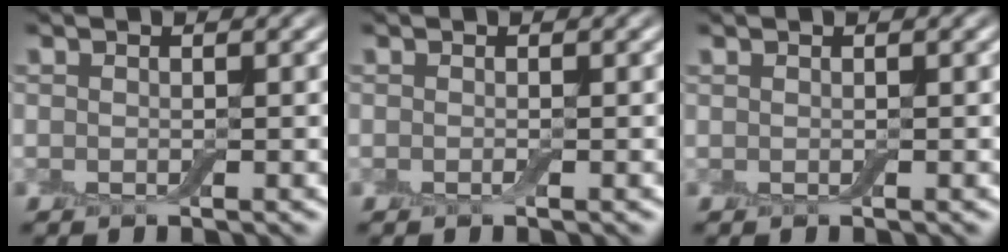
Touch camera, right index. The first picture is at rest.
{"total": 0.0}
{"total": 0.0}